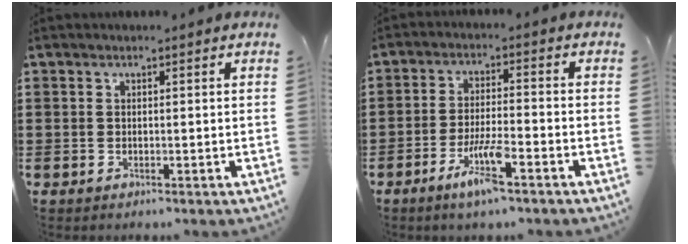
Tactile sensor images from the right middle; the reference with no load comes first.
{"total": 6.3, "force": [-3.7, 0.9, 5.0], "torque": [-0.099, -0.007, -0.066]}